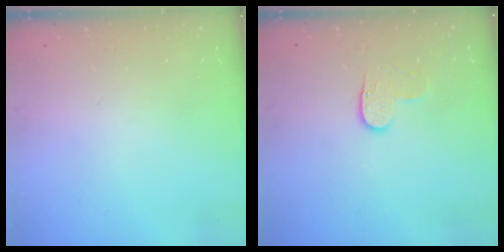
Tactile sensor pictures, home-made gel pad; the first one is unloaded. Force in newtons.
{"total": 3.8, "press": 3.8, "slide": 0.4}